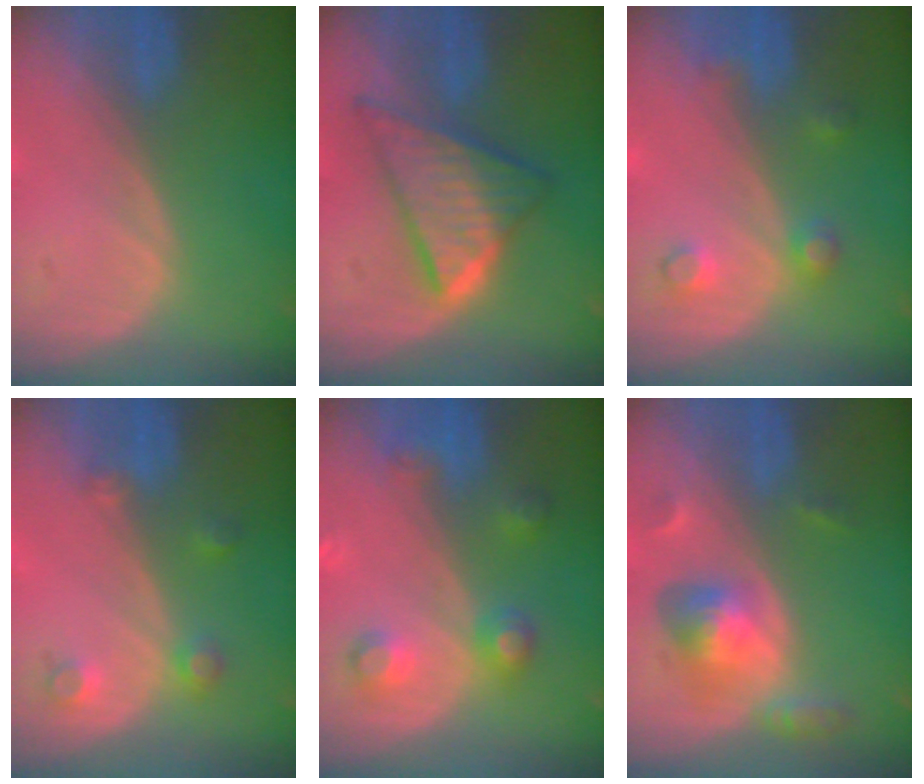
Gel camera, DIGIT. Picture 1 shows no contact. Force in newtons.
{"total": 9.0, "press": 9.0, "slide": 0.7}
{"total": 3.5, "press": 3.5, "slide": 0.2}
{"total": 3.5, "press": 3.1, "slide": 1.6}
{"total": 5.3, "press": 5.3, "slide": 0.3}
{"total": 6.1, "press": 5.6, "slide": 2.4}